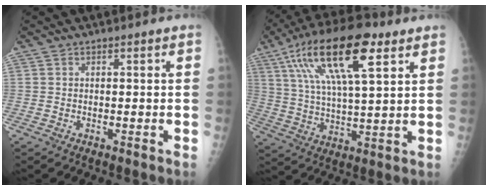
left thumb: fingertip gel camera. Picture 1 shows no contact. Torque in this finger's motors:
{"motor_torque": [0.76, 0.62, 1.88, -0.89, 0.49]}